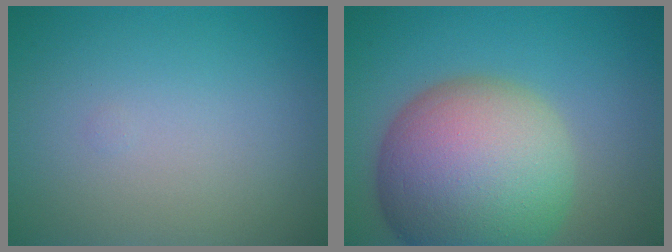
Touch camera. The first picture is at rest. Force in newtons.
{"total": 14.9, "press": 14.8, "slide": 0.9}